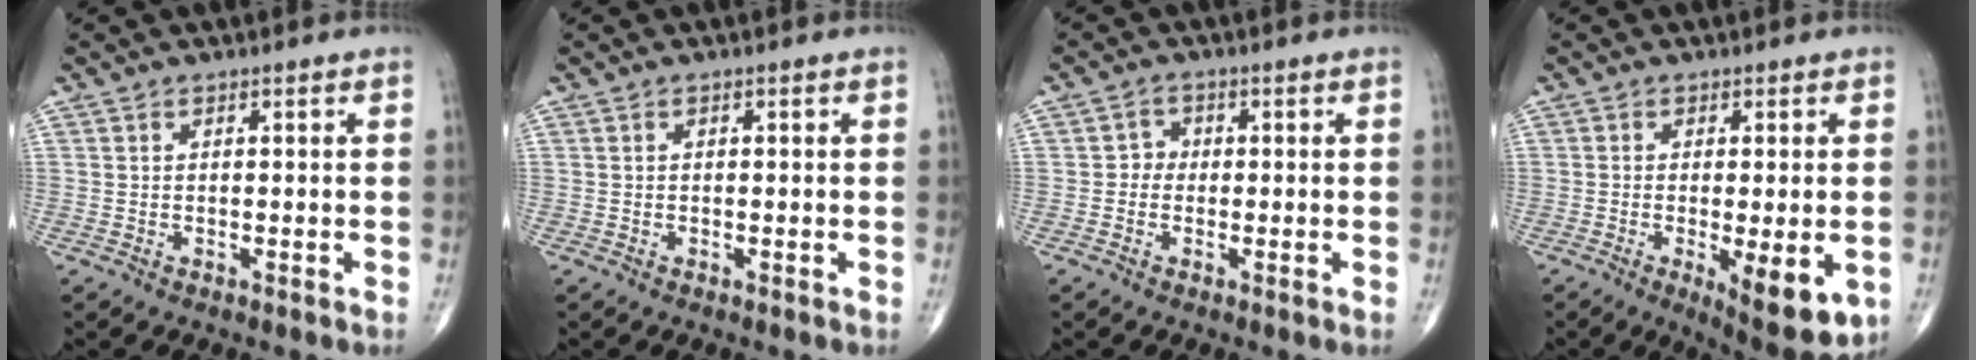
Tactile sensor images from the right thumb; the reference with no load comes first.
{"total": 0.0}
{"total": 2.2, "force": [-0.4, 2.0, 0.8], "torque": [0.005, 0.009, -0.014]}
{"total": 10.5, "force": [-3.2, 3.2, 9.5], "torque": [-0.133, -0.019, -0.039]}